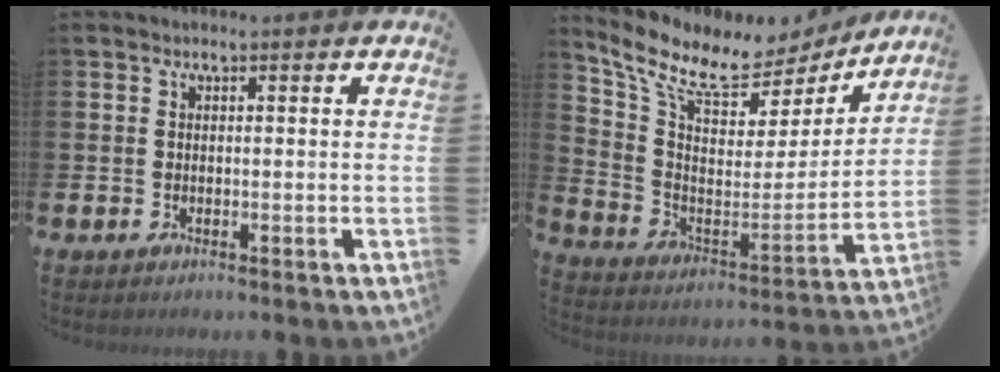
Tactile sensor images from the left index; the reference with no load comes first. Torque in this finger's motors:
{"motor_torque": [1.07, -1.07, 0.35, 0.21]}